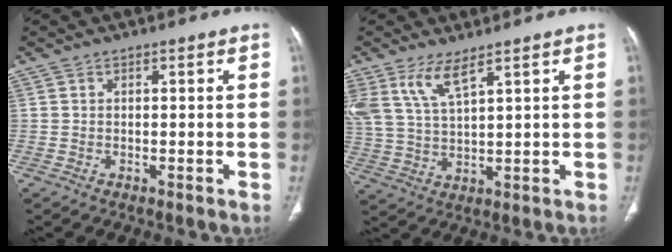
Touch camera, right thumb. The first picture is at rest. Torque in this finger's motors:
{"motor_torque": [-0.45, 0.78, 0.48, 0.60, 0.30]}